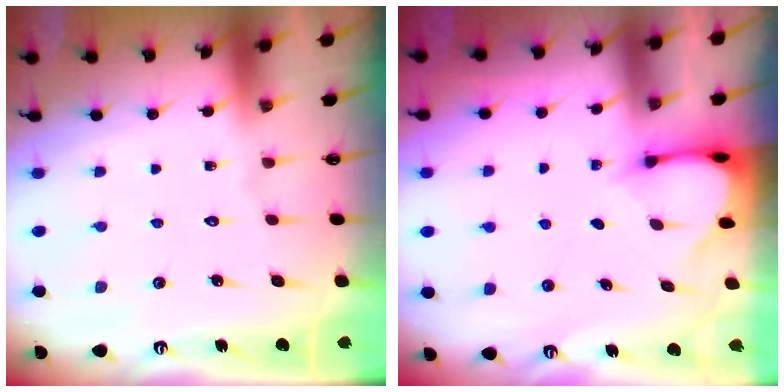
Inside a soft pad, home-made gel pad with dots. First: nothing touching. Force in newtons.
{"total": 3.1, "press": 3.1, "slide": 0.2}